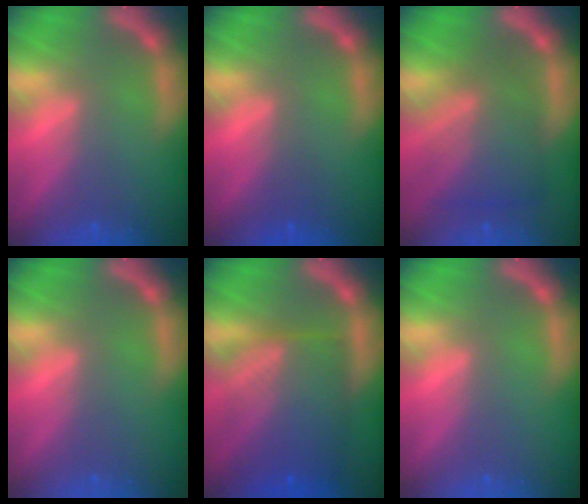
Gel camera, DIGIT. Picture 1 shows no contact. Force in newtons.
{"total": 1.0}
{"total": 7.6}
{"total": 0.0}
{"total": 9.5}
{"total": 0.0}